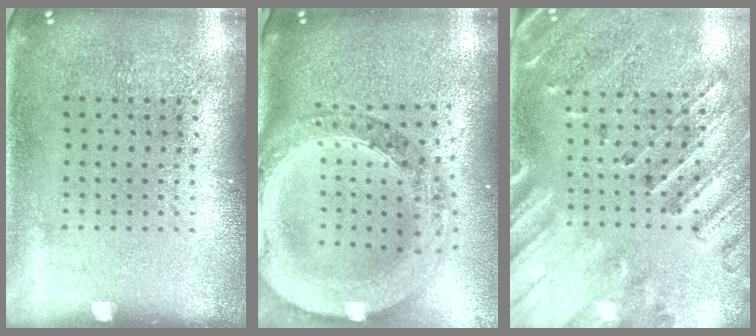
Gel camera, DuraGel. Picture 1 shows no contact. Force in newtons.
{"total": 2.5, "press": 2.2, "slide": 1.2}
{"total": 2.5, "press": 2.2, "slide": 1.3}